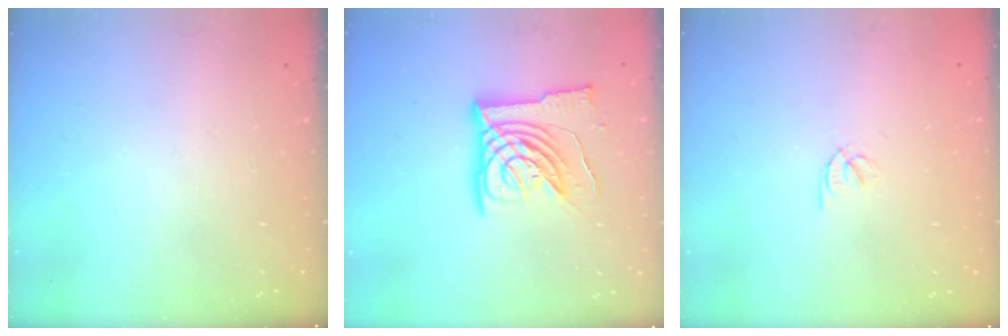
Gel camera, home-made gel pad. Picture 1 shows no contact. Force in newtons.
{"total": 15.3, "press": 15.2, "slide": 2.0}
{"total": 2.1, "press": 2.1, "slide": 0.4}